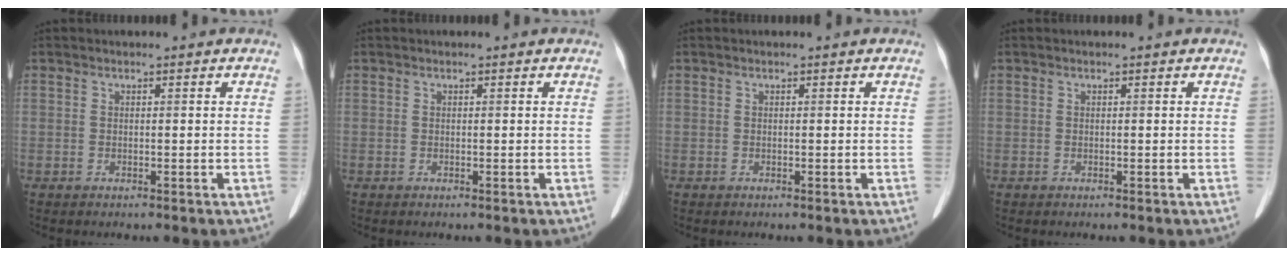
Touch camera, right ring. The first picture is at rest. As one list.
[{"total": 0.0}, {"total": 0.0}, {"total": 0.0}]